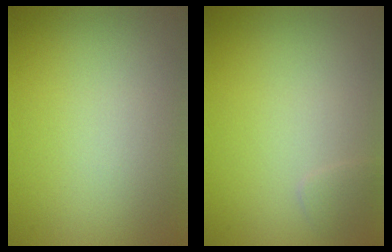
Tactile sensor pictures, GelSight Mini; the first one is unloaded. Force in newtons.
{"total": 0.8, "press": 0.8, "slide": 0.0}